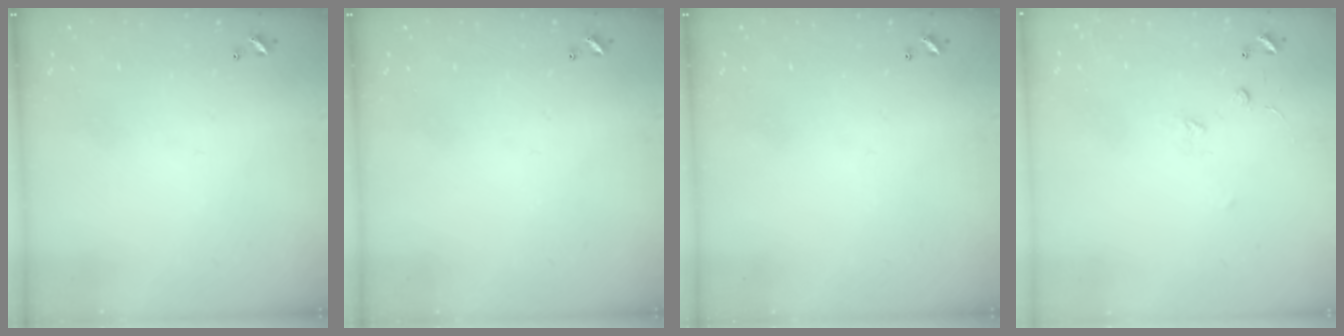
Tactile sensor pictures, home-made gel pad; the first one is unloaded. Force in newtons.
{"total": 0.0}
{"total": 0.0}
{"total": 2.5, "press": 2.3, "slide": 1.0}